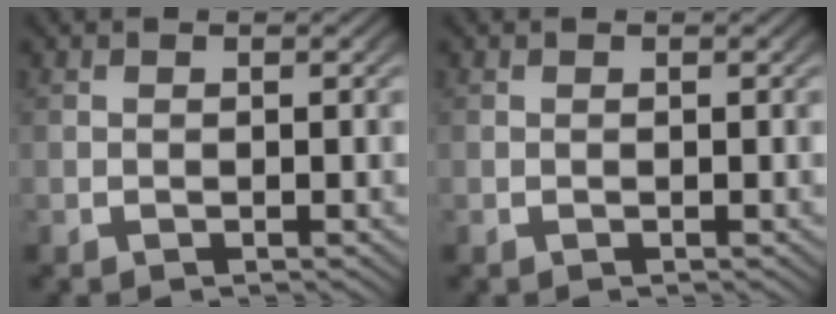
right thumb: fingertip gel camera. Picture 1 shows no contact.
{"total": 0.0}